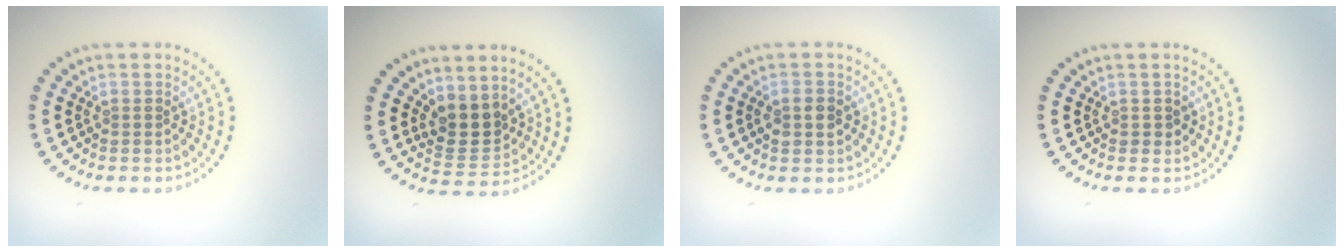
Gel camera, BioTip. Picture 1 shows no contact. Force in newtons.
{"total": 3.1, "press": 2.6, "slide": 1.7}
{"total": 1.9, "press": 1.9, "slide": 0.2}
{"total": 0.7, "press": 0.7, "slide": 0.0}